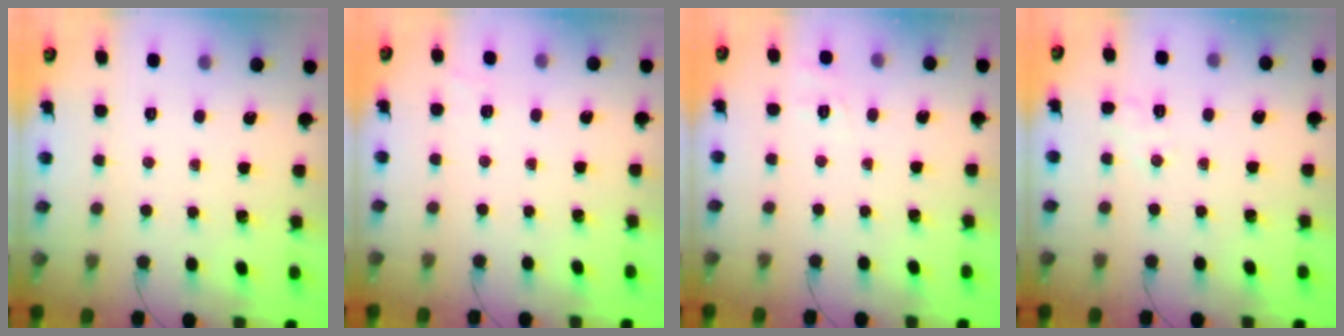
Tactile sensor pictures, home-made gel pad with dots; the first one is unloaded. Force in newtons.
{"total": 1.6, "press": 0.2, "slide": 1.6}
{"total": 1.8, "press": 0.1, "slide": 1.8}
{"total": 1.4, "press": 0.7, "slide": 1.2}